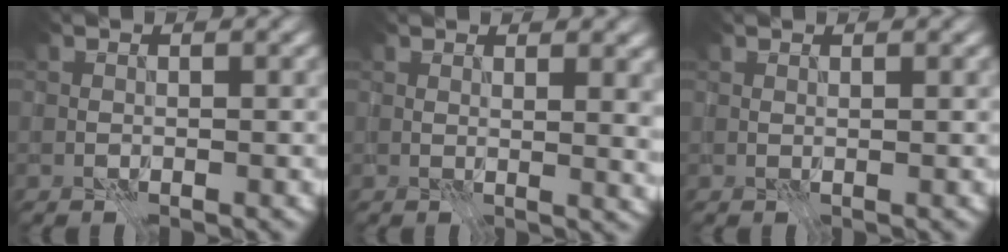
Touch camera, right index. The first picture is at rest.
{"total": 2.2, "force": [0.7, 0.7, 2.0], "torque": [-0.023, -0.003, 0.012]}
{"total": 0.0}